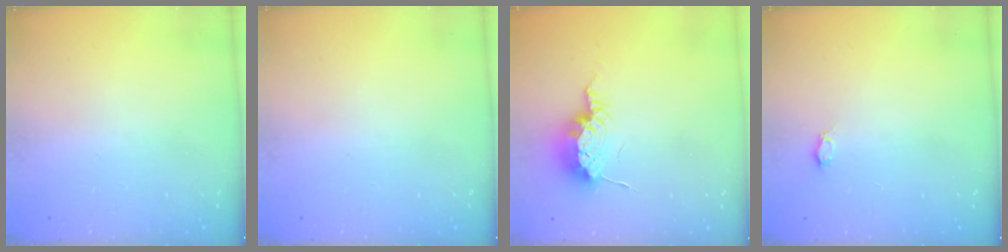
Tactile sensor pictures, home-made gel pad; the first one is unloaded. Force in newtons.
{"total": 0.0}
{"total": 16.8, "press": 12.3, "slide": 11.4}
{"total": 2.7, "press": 2.7, "slide": 0.3}